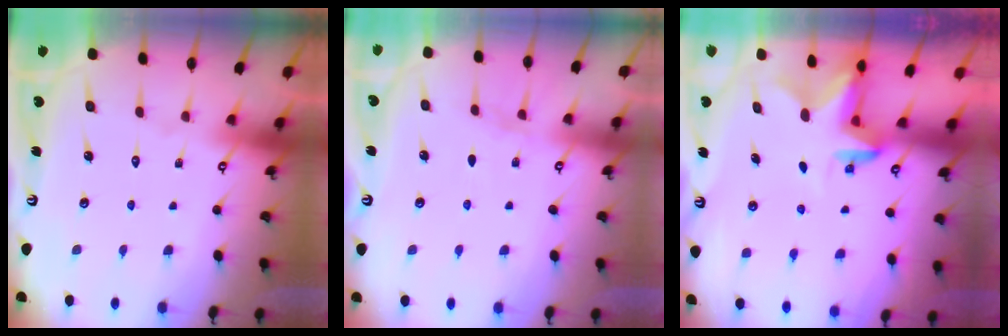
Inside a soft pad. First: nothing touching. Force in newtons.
{"total": 2.9, "press": 2.8, "slide": 0.7}
{"total": 2.5, "press": 2.5, "slide": 0.5}